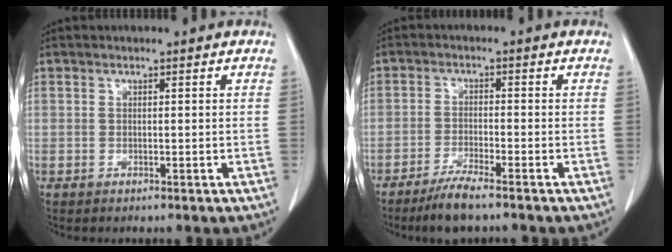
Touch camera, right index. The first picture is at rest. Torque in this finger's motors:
{"motor_torque": [0.28, -0.25, 0.18, 0.04]}